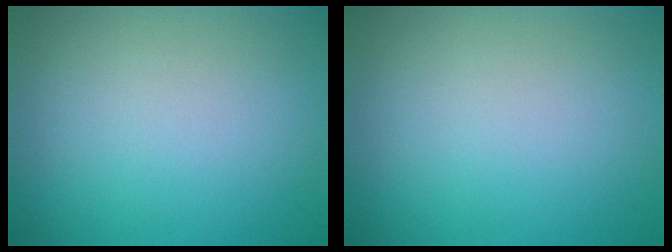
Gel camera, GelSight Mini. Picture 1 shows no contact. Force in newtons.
{"total": 0.0}